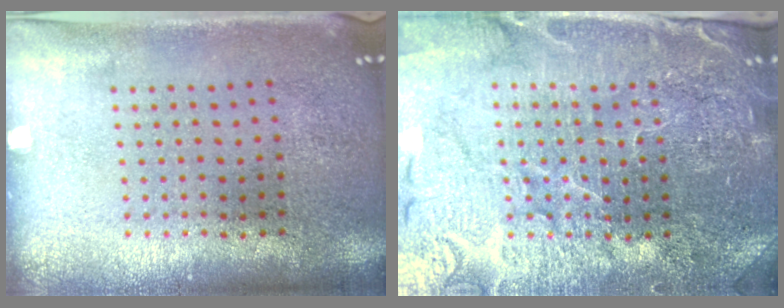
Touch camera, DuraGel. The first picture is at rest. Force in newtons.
{"total": 5.0, "press": 4.7, "slide": 1.8}